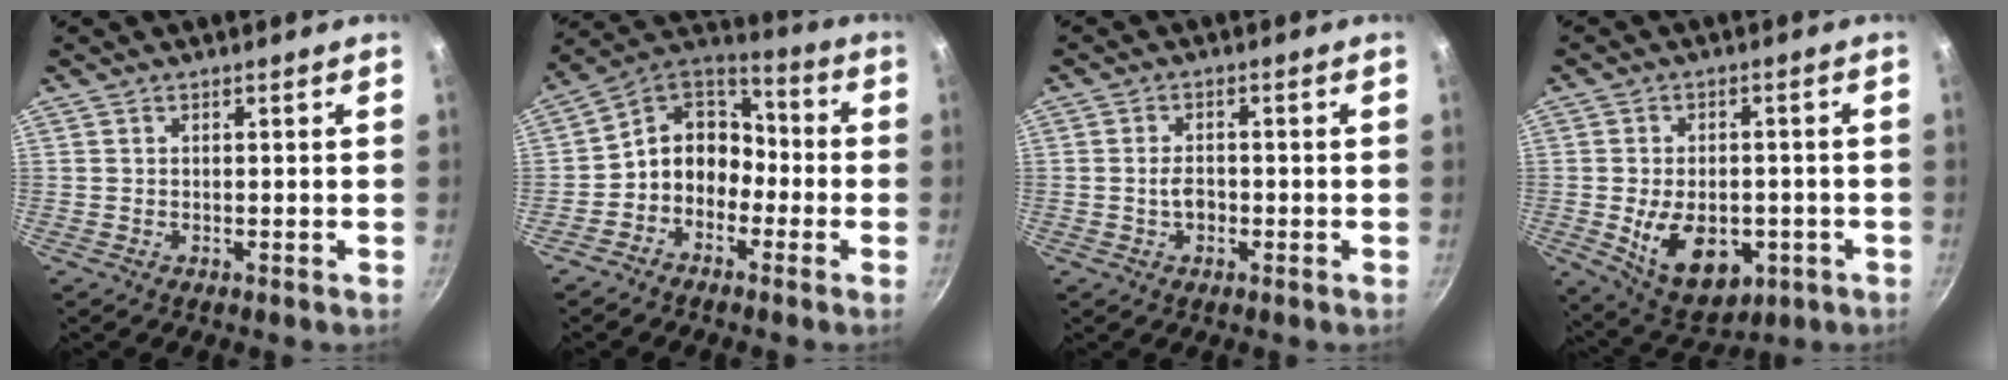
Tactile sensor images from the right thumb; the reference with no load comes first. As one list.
[{"total": 10.7, "force": [-3.4, 8.7, 5.3], "torque": [-0.046, 0.059, -0.087]}, {"total": 3.0, "force": [-0.8, 2.0, 2.1], "torque": [-0.028, 0.013, -0.014]}, {"total": 13.6, "force": [-3.5, 8.7, 9.9], "torque": [-0.128, -0.001, -0.033]}]